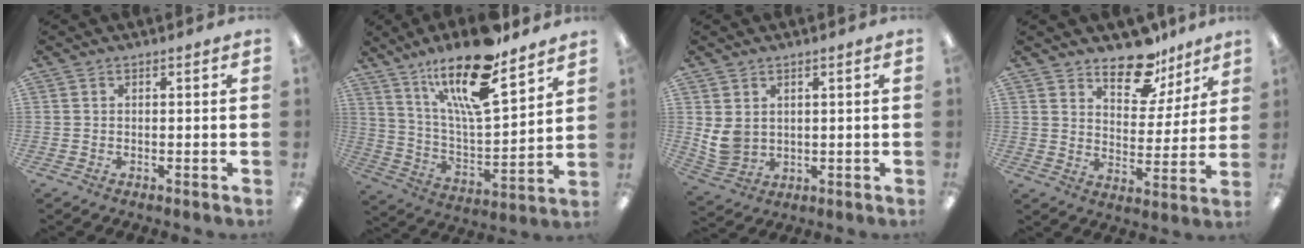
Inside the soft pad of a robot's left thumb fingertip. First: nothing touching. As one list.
[{"total": 20.6, "force": [14.3, 6.2, 13.6], "torque": [-0.240, -0.081, 0.240]}, {"total": 5.6, "force": [1.9, 4.4, 2.9], "torque": [-0.063, -0.006, 0.039]}, {"total": 13.3, "force": [10.2, 6.4, 5.5], "torque": [-0.065, -0.069, 0.182]}]